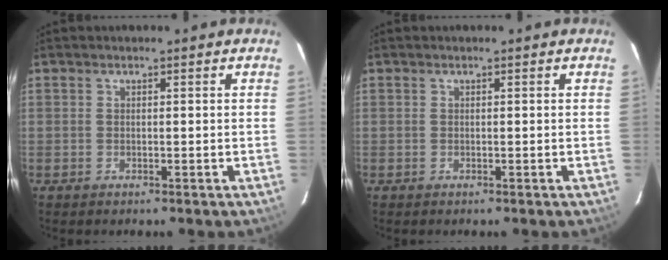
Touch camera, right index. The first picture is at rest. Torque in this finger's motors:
{"motor_torque": [-0.03, -0.03, 0.02, 0.01]}